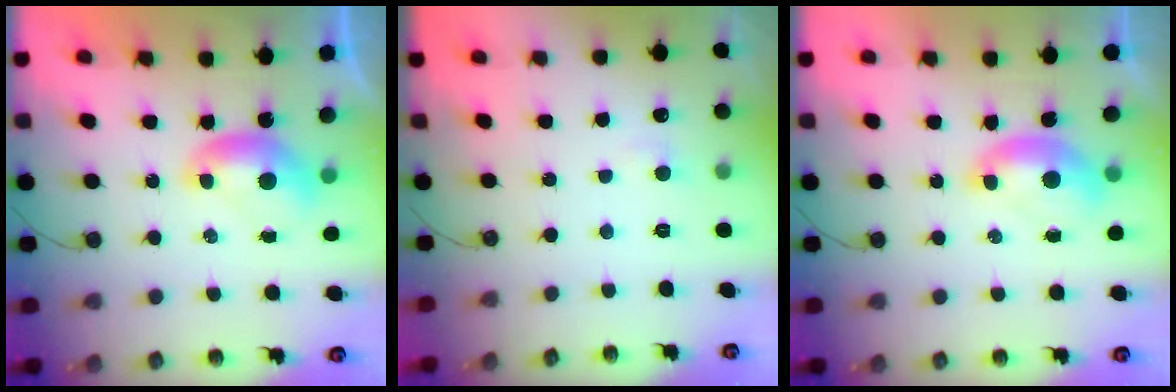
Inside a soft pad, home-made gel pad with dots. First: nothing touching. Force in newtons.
{"total": 1.5, "press": 1.4, "slide": 0.6}
{"total": 1.9, "press": 1.7, "slide": 0.6}